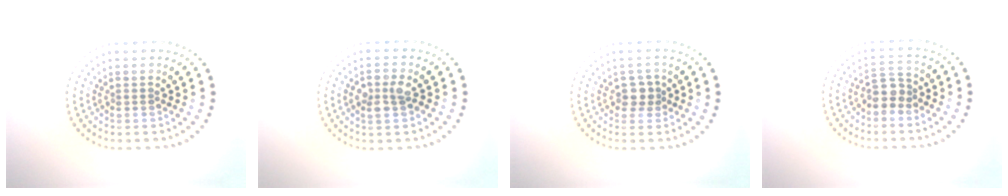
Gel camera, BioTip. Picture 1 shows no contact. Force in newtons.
{"total": 2.6, "press": 2.5, "slide": 0.4}
{"total": 1.8, "press": 1.5, "slide": 0.9}
{"total": 2.2, "press": 1.9, "slide": 1.1}